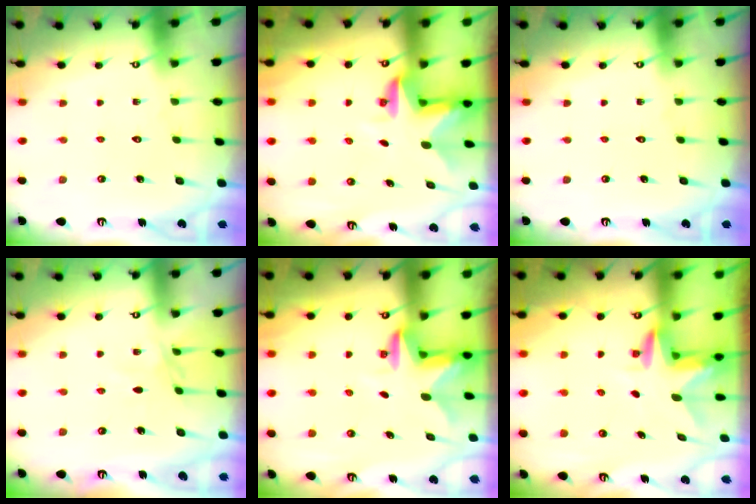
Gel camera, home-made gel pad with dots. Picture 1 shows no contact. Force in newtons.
{"total": 3.5, "press": 3.5, "slide": 0.3}
{"total": 0.0}
{"total": 2.0, "press": 1.9, "slide": 0.4}
{"total": 2.5, "press": 2.5, "slide": 0.5}
{"total": 2.9, "press": 2.9, "slide": 0.3}